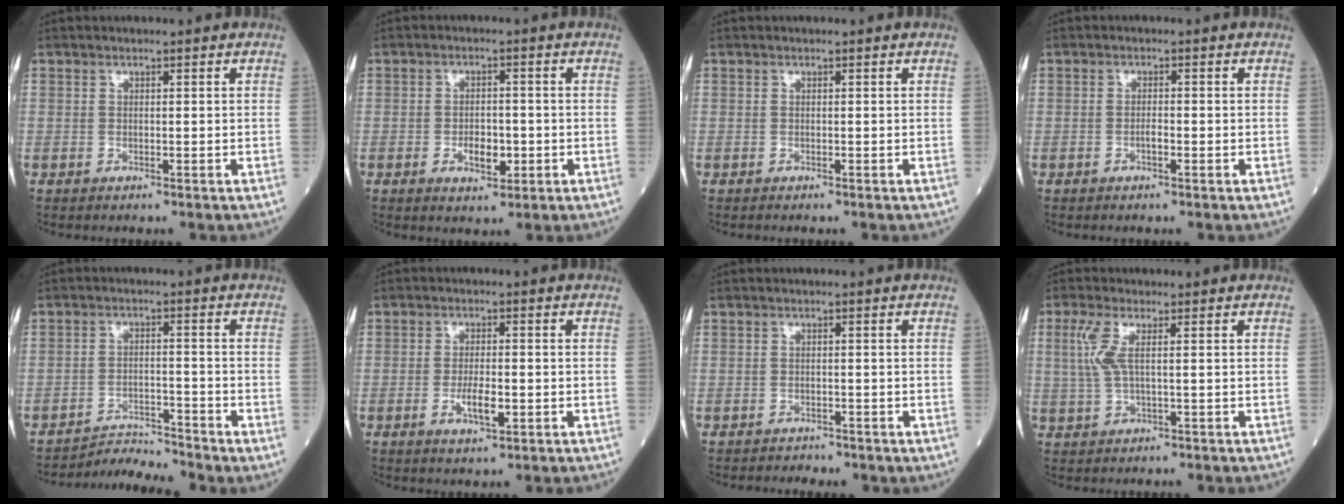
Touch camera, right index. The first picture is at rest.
{"total": 4.2, "force": [-1.3, 2.1, 3.4], "torque": [-0.055, 0.002, -0.017]}
{"total": 0.0}
{"total": 1.4, "force": [-0.6, 0.2, 1.3], "torque": [-0.021, 0.002, -0.013]}
{"total": 4.5, "force": [-4.2, -1.3, -0.7], "torque": [0.008, -0.010, -0.072]}
{"total": 4.2, "force": [-1.3, 1.1, 3.8], "torque": [-0.073, -0.002, -0.020]}
{"total": 2.2, "force": [-1.9, 1.1, 0.1], "torque": [-0.010, -0.001, -0.027]}
{"total": 4.0, "force": [0.8, 0.7, 3.8], "torque": [-0.101, 0.009, 0.017]}